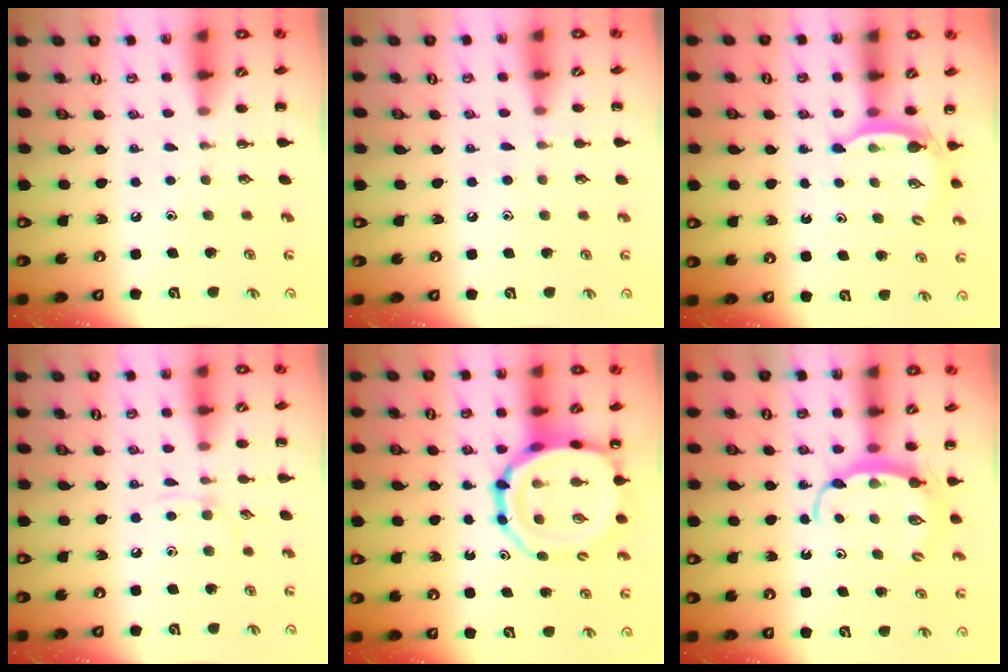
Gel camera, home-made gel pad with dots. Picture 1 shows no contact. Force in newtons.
{"total": 5.9, "press": 5.6, "slide": 1.9}
{"total": 5.0, "press": 5.0, "slide": 0.3}
{"total": 3.1, "press": 2.9, "slide": 1.1}
{"total": 15.9, "press": 15.5, "slide": 3.5}
{"total": 5.8, "press": 5.8, "slide": 0.3}